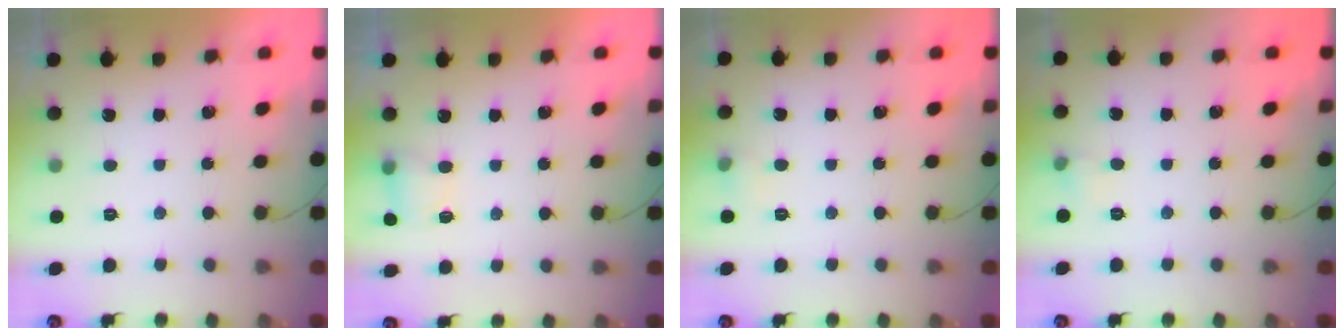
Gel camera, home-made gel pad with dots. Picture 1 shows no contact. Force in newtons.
{"total": 5.3, "press": 5.1, "slide": 1.3}
{"total": 4.3, "press": 4.0, "slide": 1.5}
{"total": 3.8, "press": 3.5, "slide": 1.3}